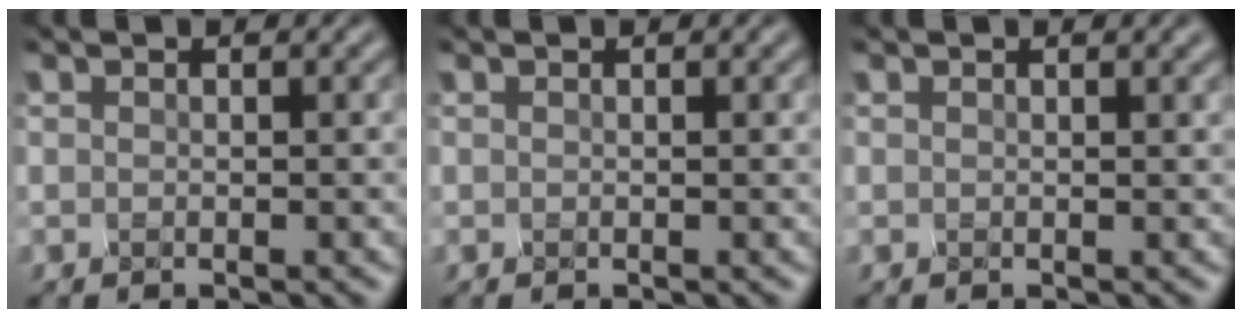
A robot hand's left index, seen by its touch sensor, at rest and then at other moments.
{"total": 0.6, "force": [0.2, 0.2, 0.5], "torque": [-0.005, 0.006, 0.001]}
{"total": 2.0, "force": [0.8, 0.8, 1.7], "torque": [-0.013, 0.022, 0.005]}